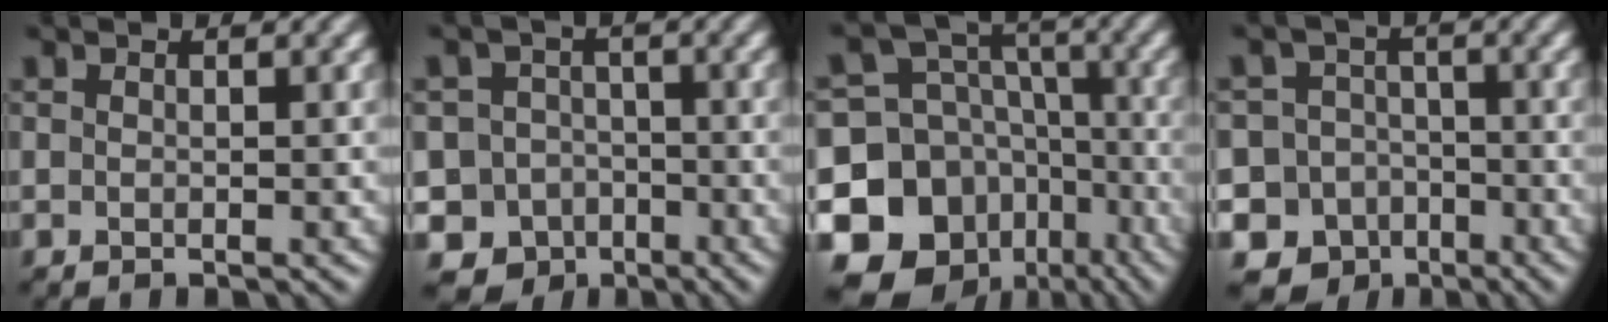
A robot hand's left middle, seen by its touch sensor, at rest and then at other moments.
{"total": 9.4, "force": [-6.2, 6.9, 1.4], "torque": [-0.008, -0.017, -0.111]}
{"total": 15.7, "force": [-8.3, 11.9, 5.9], "torque": [-0.143, -0.027, -0.119]}
{"total": 12.1, "force": [-7.8, 9.1, 1.7], "torque": [-0.031, -0.032, -0.133]}